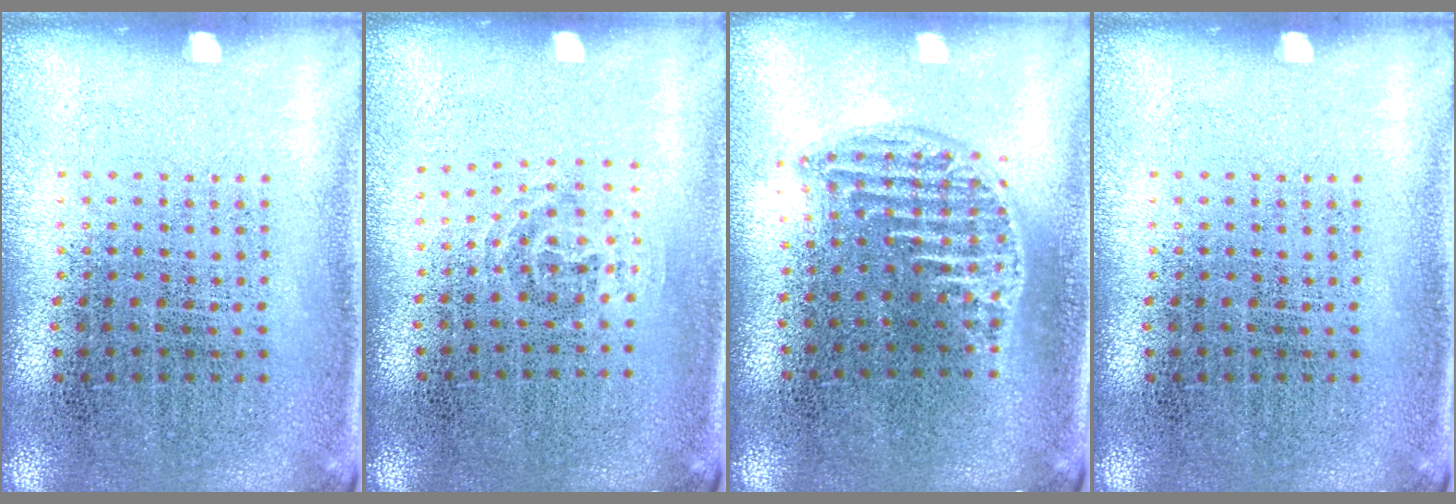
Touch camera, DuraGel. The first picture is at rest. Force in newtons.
{"total": 0.9, "press": 0.6, "slide": 0.7}
{"total": 1.3, "press": 1.1, "slide": 0.6}
{"total": 0.0}